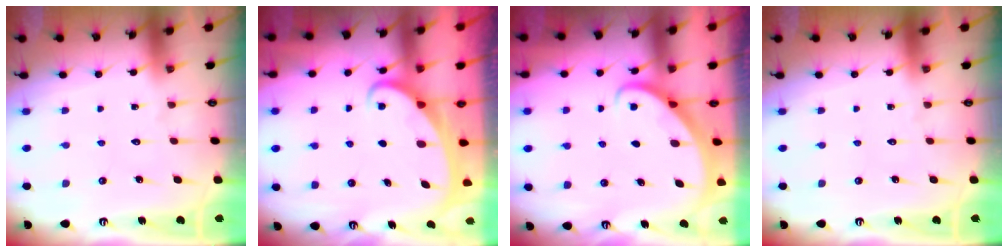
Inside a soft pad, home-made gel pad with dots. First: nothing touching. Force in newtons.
{"total": 1.9, "press": 1.9, "slide": 0.3}
{"total": 2.9, "press": 2.9, "slide": 0.2}
{"total": 0.0}